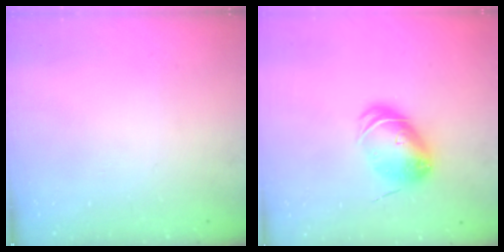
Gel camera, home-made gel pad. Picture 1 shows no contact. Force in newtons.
{"total": 8.7, "press": 8.6, "slide": 1.1}